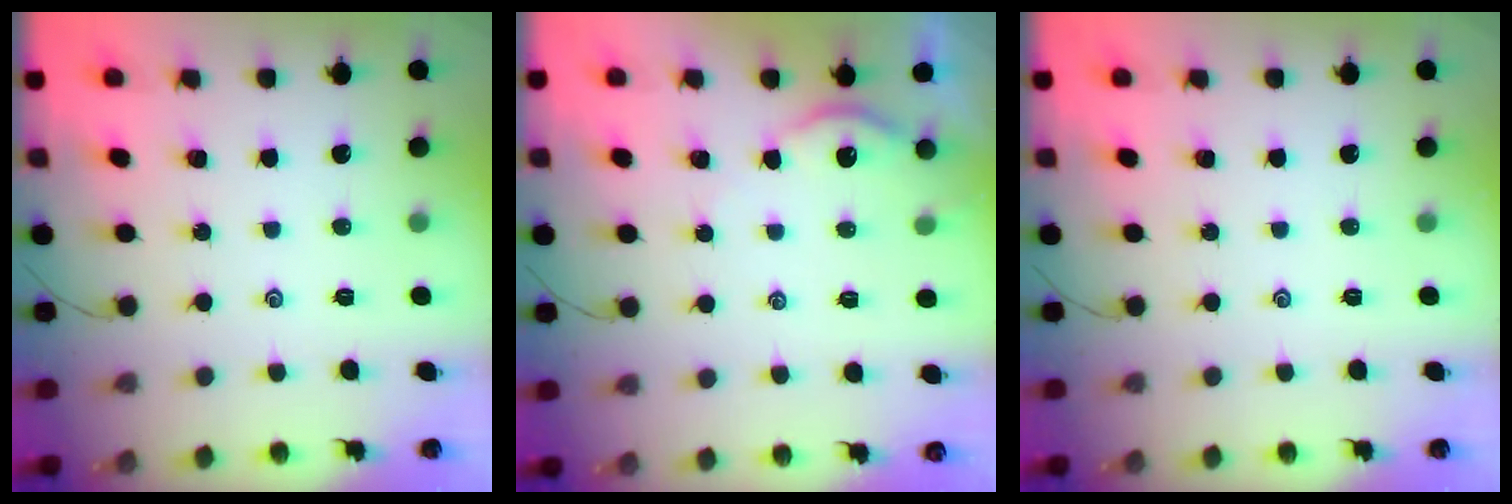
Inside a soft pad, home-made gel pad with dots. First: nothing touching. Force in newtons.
{"total": 2.9, "press": 2.9, "slide": 0.3}
{"total": 0.0}